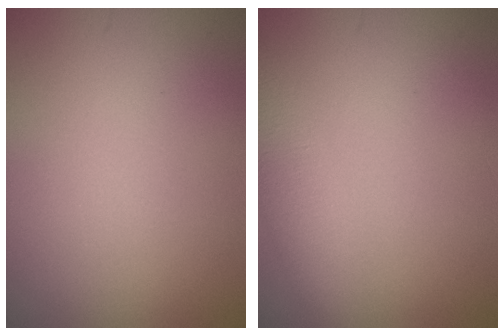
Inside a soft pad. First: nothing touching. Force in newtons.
{"total": 3.9, "press": 3.9, "slide": 0.1}